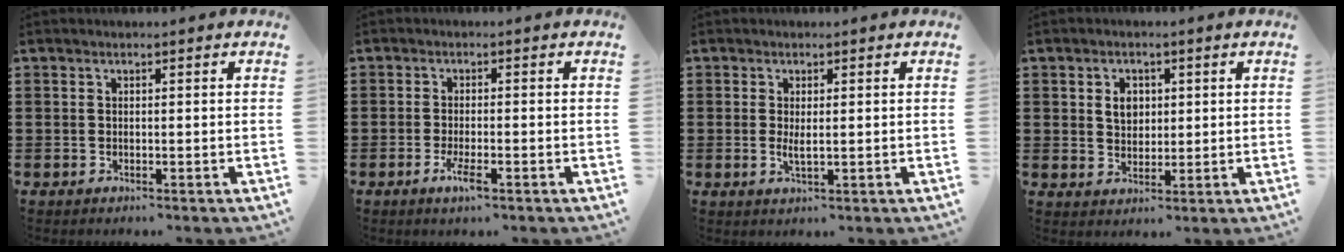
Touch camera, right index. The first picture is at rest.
{"total": 3.2, "force": [-1.6, 0.5, 2.7], "torque": [-0.058, -0.008, -0.031]}
{"total": 2.1, "force": [0.2, 0.6, 1.9], "torque": [-0.037, 0.000, 0.003]}
{"total": 3.6, "force": [0.9, 2.7, 2.1], "torque": [-0.051, 0.012, 0.014]}